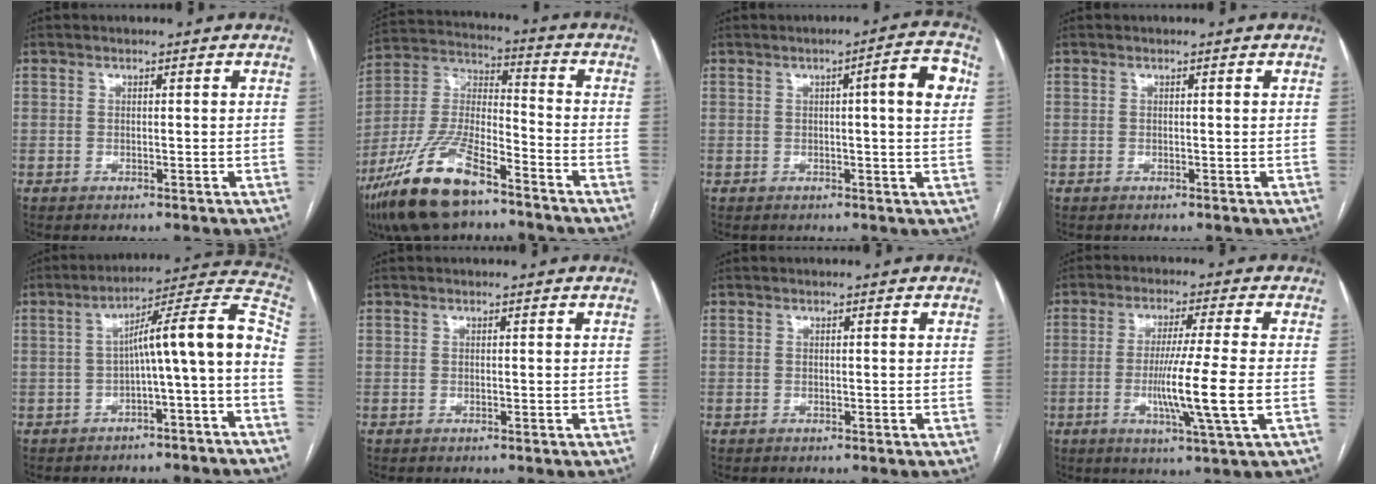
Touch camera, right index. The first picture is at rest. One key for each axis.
{"total": 17.3, "fx": -11.5, "fy": 5.1, "fz": 11.9, "tx": -0.263, "ty": -0.011, "tz": -0.214}
{"total": 6.3, "fx": 1.4, "fy": 0.3, "fz": 6.1, "tx": -0.080, "ty": 0.009, "tz": 0.013}
{"total": 0.0}
{"total": 12.3, "fx": -2.9, "fy": 0.3, "fz": 12.0, "tx": -0.163, "ty": 0.045, "tz": -0.043}
{"total": 0.0}
{"total": 0.0}
{"total": 10.3, "fx": -2.0, "fy": -1.3, "fz": 10.0, "tx": -0.183, "ty": -0.022, "tz": -0.037}